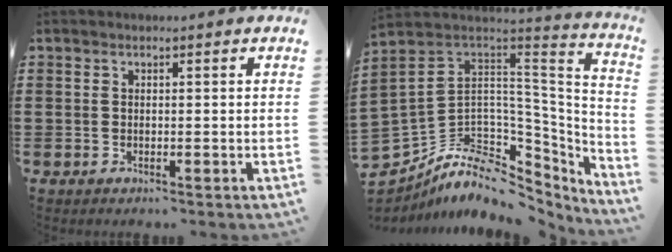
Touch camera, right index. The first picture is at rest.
{"total": 9.0, "force": [-3.7, 6.4, 5.2], "torque": [-0.132, -0.019, -0.062]}